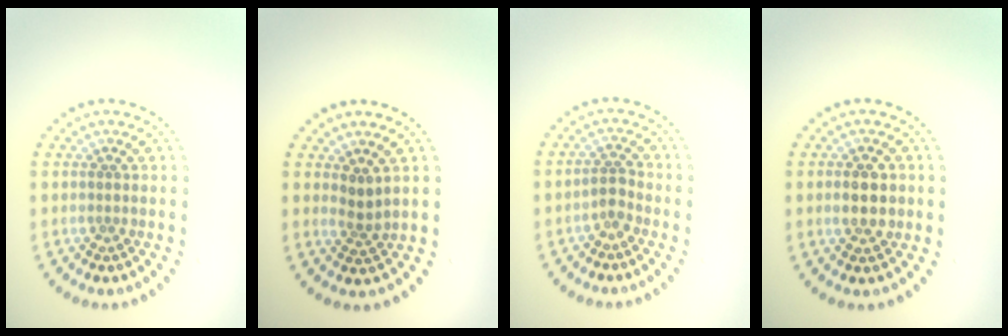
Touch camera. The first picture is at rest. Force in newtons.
{"total": 1.8, "press": 1.3, "slide": 1.3}
{"total": 1.6, "press": 1.3, "slide": 1.0}
{"total": 2.9, "press": 2.9, "slide": 0.2}